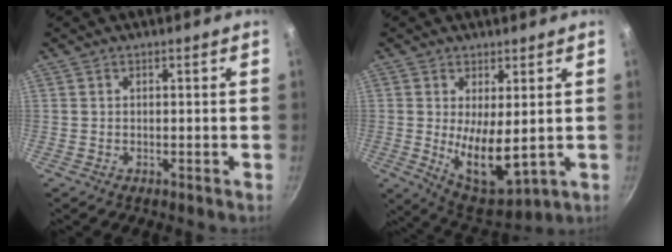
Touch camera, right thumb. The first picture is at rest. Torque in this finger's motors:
{"motor_torque": [1.18, 1.48, 1.17, 0.25, 0.12]}